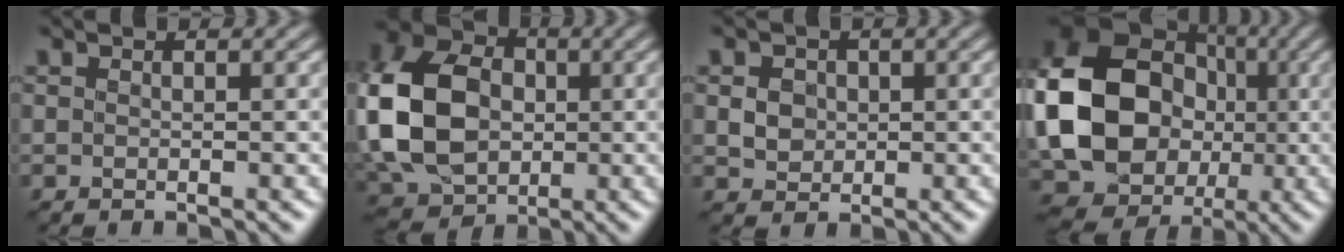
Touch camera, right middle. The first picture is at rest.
{"total": 12.8, "force": [-0.3, 9.6, 8.5], "torque": [-0.202, 0.012, -0.019]}
{"total": 2.1, "force": [0.2, 1.8, 1.0], "torque": [-0.020, -0.004, 0.005]}
{"total": 15.9, "force": [-0.5, 13.2, 8.9], "torque": [-0.186, 0.001, -0.019]}